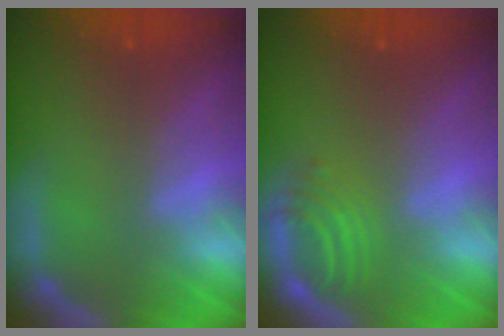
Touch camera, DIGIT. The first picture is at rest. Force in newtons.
{"total": 3.4}